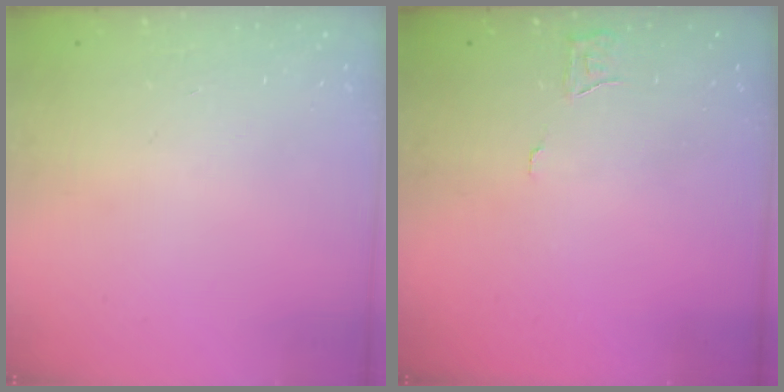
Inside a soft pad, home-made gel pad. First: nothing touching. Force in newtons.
{"total": 3.9, "press": 3.8, "slide": 0.4}